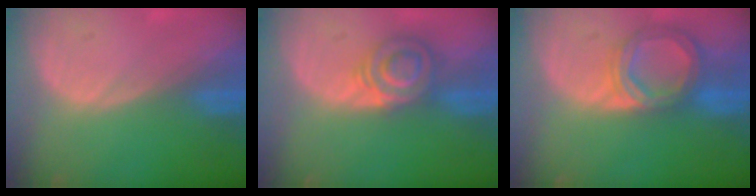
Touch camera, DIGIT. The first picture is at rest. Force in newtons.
{"total": 5.7, "press": 5.6, "slide": 1.1}
{"total": 6.8, "press": 6.2, "slide": 2.6}